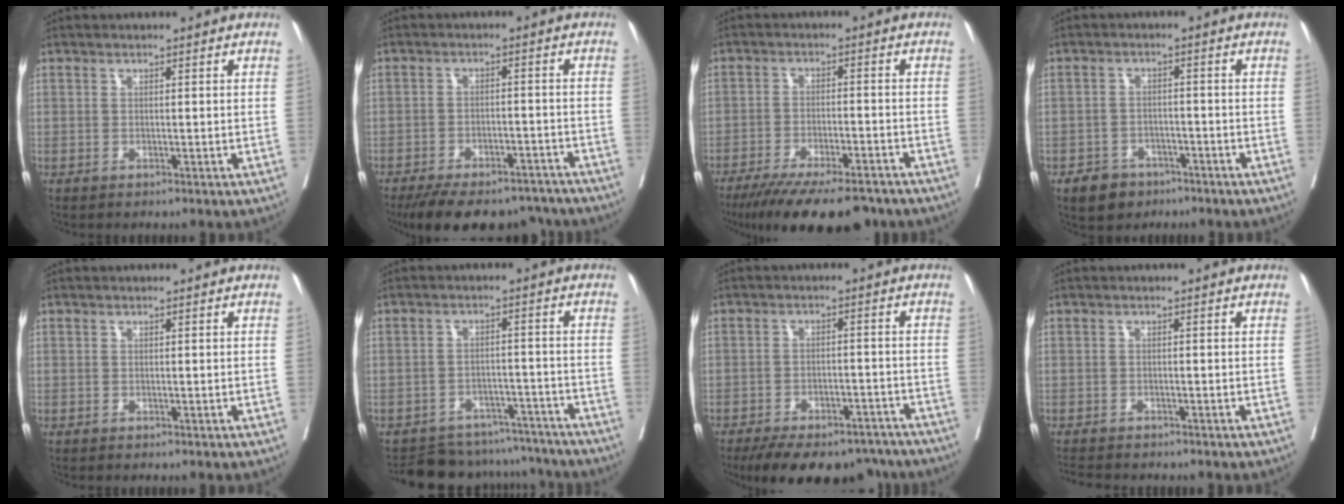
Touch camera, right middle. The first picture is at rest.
{"total": 15.9, "force": [-13.5, 5.8, 6.0], "torque": [-0.118, -0.001, -0.184]}
{"total": 16.0, "force": [-13.1, 3.3, 8.5], "torque": [-0.131, -0.024, -0.194]}
{"total": 4.6, "force": [-3.1, 3.2, 1.2], "torque": [-0.026, 0.005, -0.045]}
{"total": 0.0}
{"total": 12.2, "force": [-11.3, 4.3, 0.8], "torque": [-0.008, 0.023, -0.145]}
{"total": 17.0, "force": [-13.9, 6.9, 6.8], "torque": [-0.126, -0.001, -0.185]}
{"total": 5.0, "force": [-4.5, 1.1, 1.8], "torque": [-0.034, -0.012, -0.070]}